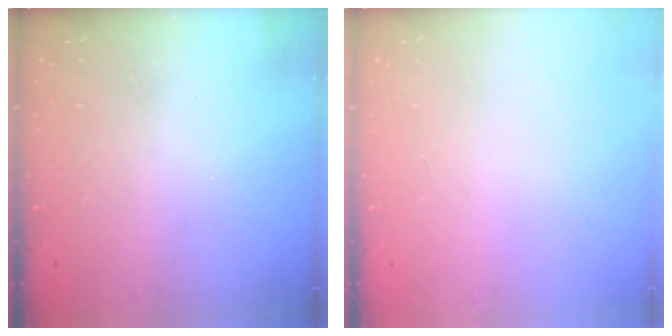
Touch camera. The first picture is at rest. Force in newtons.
{"total": 0.0}